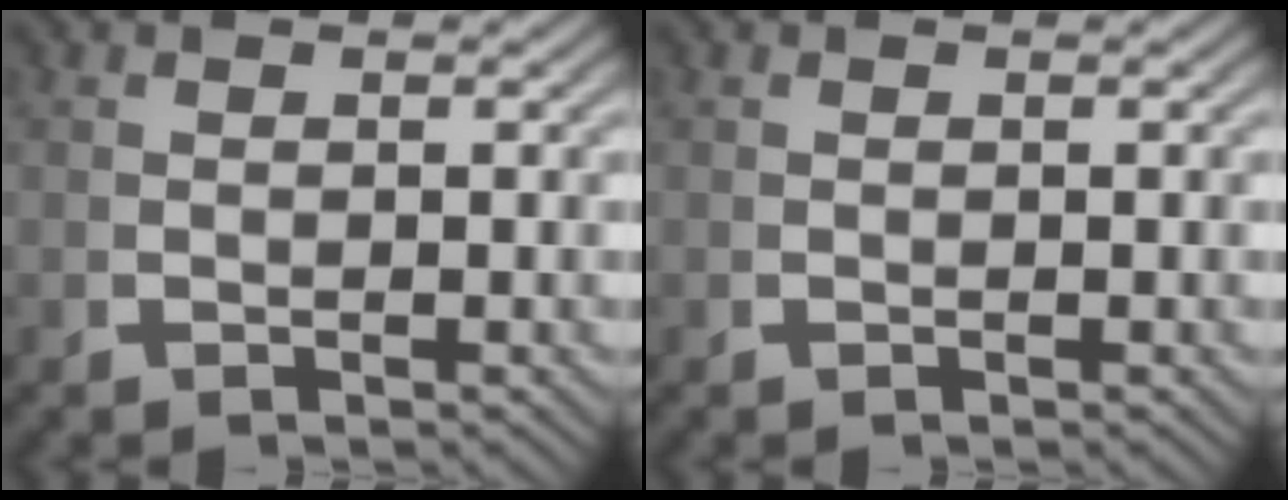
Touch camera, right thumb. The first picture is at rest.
{"total": 0.0}